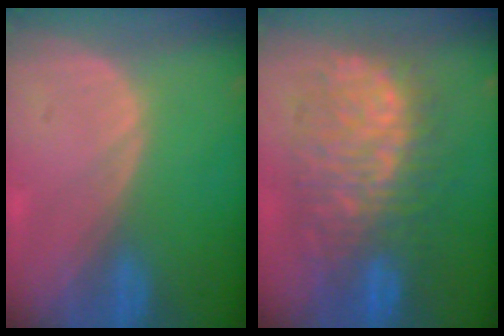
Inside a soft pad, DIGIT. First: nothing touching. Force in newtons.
{"total": 12.2, "press": 12.2, "slide": 1.4}